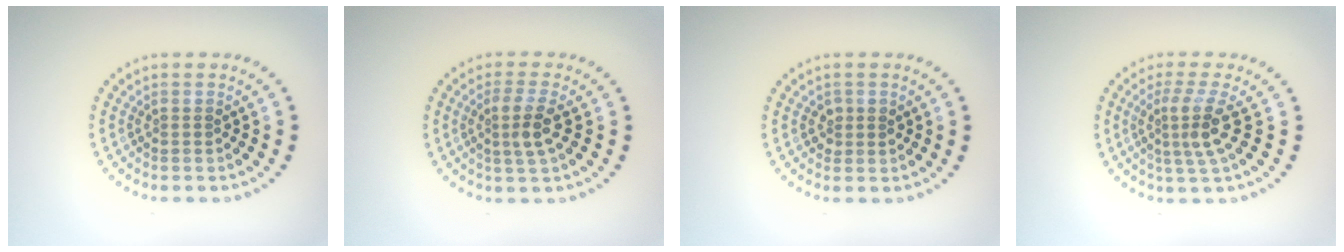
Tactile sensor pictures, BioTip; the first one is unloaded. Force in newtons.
{"total": 2.6, "press": 2.4, "slide": 1.1}
{"total": 1.2, "press": 1.2, "slide": 0.3}
{"total": 3.3, "press": 2.3, "slide": 2.3}